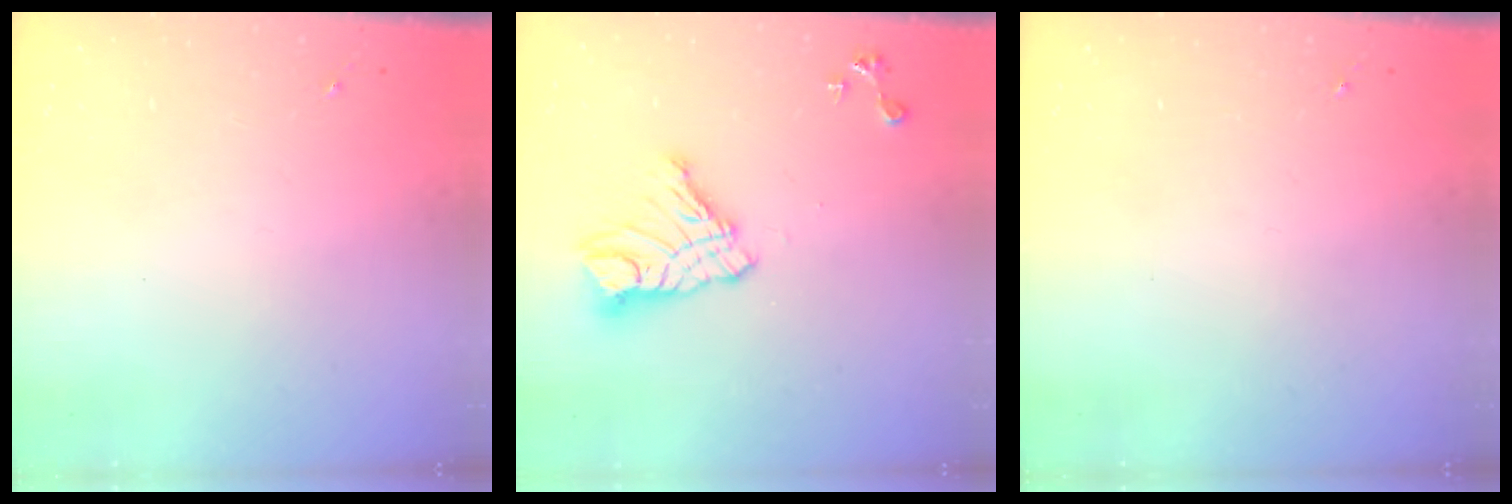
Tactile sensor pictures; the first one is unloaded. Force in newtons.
{"total": 13.2, "press": 13.2, "slide": 1.3}
{"total": 0.0}